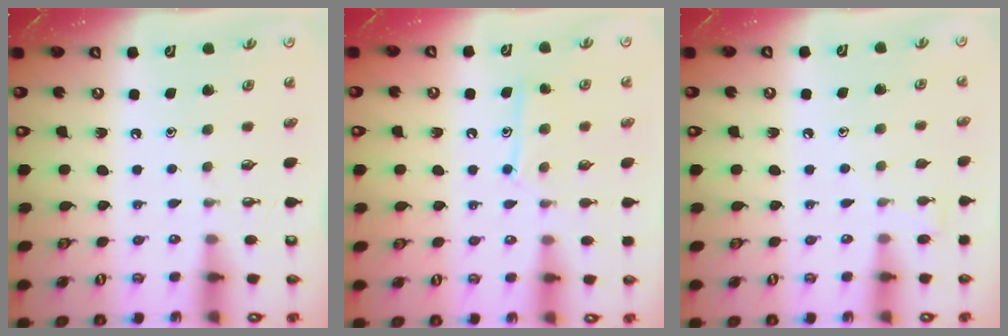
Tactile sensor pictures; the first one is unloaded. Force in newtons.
{"total": 10.8, "press": 10.8, "slide": 0.9}
{"total": 5.3, "press": 5.3, "slide": 0.6}